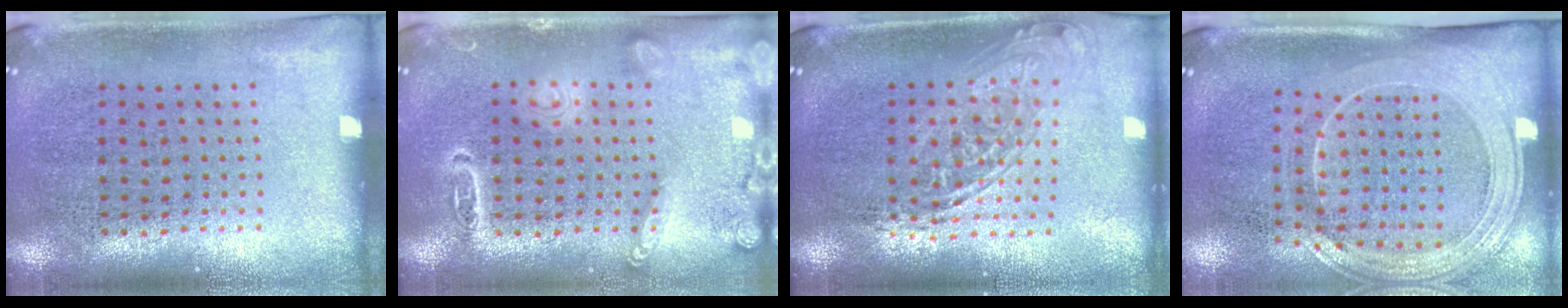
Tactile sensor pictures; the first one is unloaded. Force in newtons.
{"total": 2.8, "press": 2.8, "slide": 0.2}
{"total": 1.7, "press": 1.4, "slide": 1.0}
{"total": 2.2, "press": 1.8, "slide": 1.1}